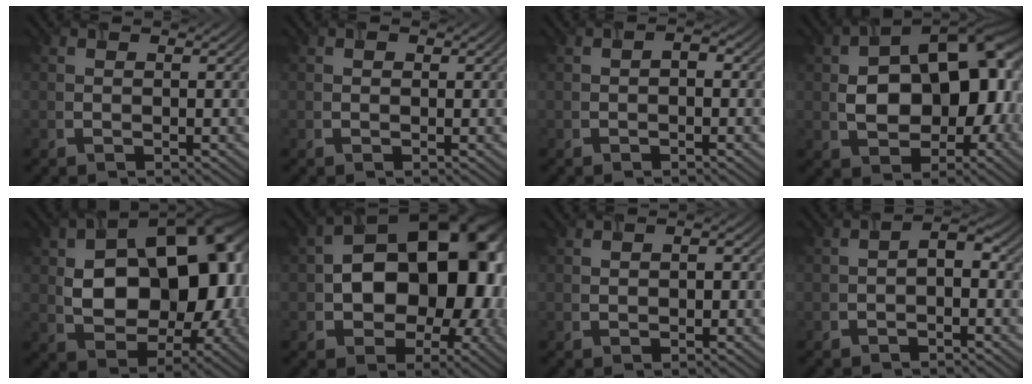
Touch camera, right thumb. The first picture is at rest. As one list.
[{"total": 0.5, "force": [0.1, 0.5, 0.2], "torque": [-0.001, 0.002, 0.005]}, {"total": 1.5, "force": [-0.3, 0.9, 1.1], "torque": [-0.010, 0.004, -0.008]}, {"total": 13.2, "force": [-1.0, 8.7, 9.9], "torque": [-0.135, 0.005, -0.012]}, {"total": 15.7, "force": [-0.1, 10.4, 11.7], "torque": [-0.157, -0.001, 0.009]}, {"total": 16.6, "force": [-0.9, 11.3, 12.1], "torque": [-0.132, 0.001, -0.010]}, {"total": 1.6, "force": [-0.3, 1.1, 1.2], "torque": [-0.013, 0.004, -0.001]}, {"total": 2.5, "force": [-1.1, 1.3, 1.8], "torque": [-0.024, 0.007, -0.025]}]